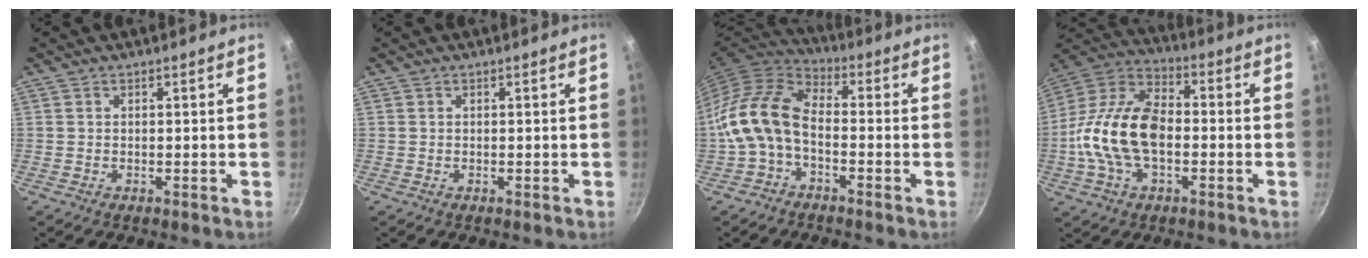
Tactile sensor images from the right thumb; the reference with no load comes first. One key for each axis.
{"total": 0.0}
{"total": 12.2, "fx": -2.8, "fy": 7.5, "fz": 9.2, "tx": -0.171, "ty": 0.042, "tz": -0.070}
{"total": 17.9, "fx": -2.3, "fy": 10.5, "fz": 14.4, "tx": -0.254, "ty": 0.038, "tz": -0.059}